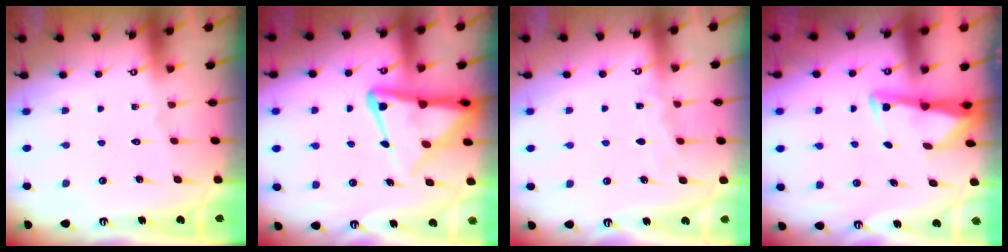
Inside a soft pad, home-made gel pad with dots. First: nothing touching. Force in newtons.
{"total": 11.9, "press": 11.8, "slide": 1.2}
{"total": 3.7, "press": 3.7, "slide": 0.4}
{"total": 3.1, "press": 3.1, "slide": 0.4}